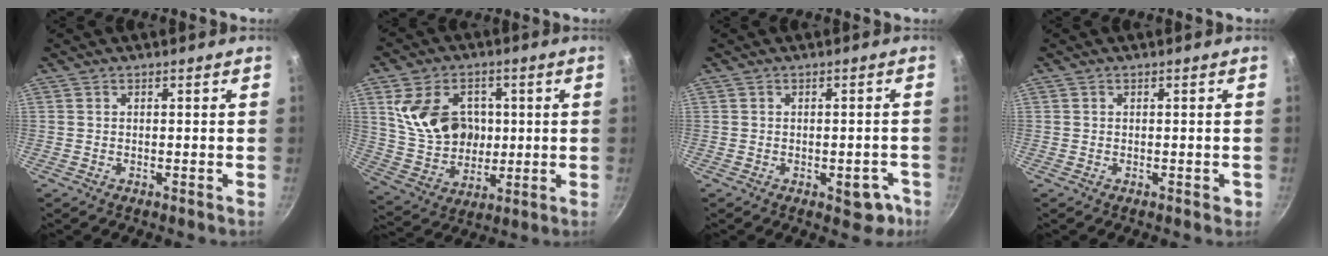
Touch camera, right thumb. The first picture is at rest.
{"total": 15.6, "force": [3.1, 11.9, 9.5], "torque": [-0.150, -0.010, 0.065]}
{"total": 5.4, "force": [-2.2, 3.1, 3.9], "torque": [-0.014, 0.020, -0.019]}
{"total": 1.2, "force": [-0.2, 0.9, 0.8], "torque": [-0.002, 0.003, -0.003]}